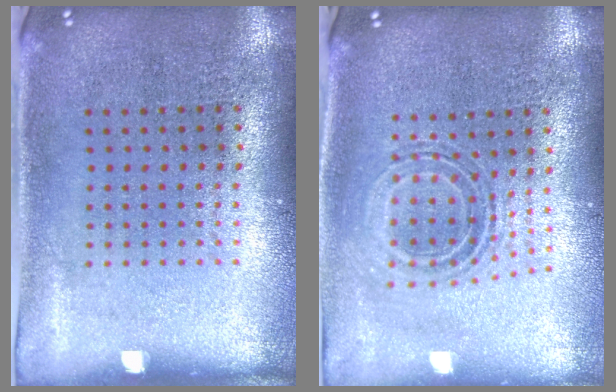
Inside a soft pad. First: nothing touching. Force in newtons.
{"total": 0.7, "press": 0.7, "slide": 0.2}